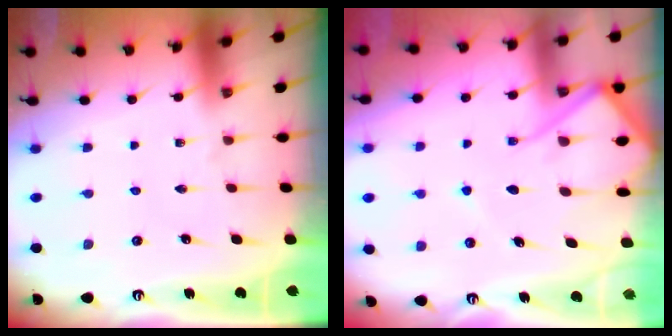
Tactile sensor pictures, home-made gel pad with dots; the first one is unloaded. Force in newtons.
{"total": 11.7, "press": 11.7, "slide": 1.3}